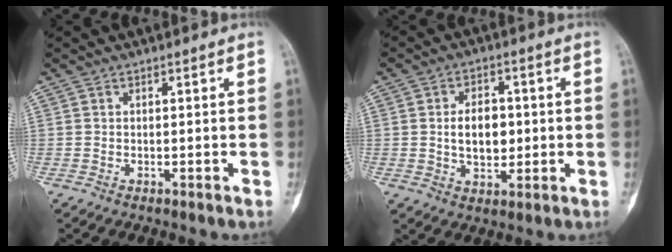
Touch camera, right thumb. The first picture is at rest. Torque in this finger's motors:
{"motor_torque": [1.05, 1.03, 0.60, -0.60, 0.23]}